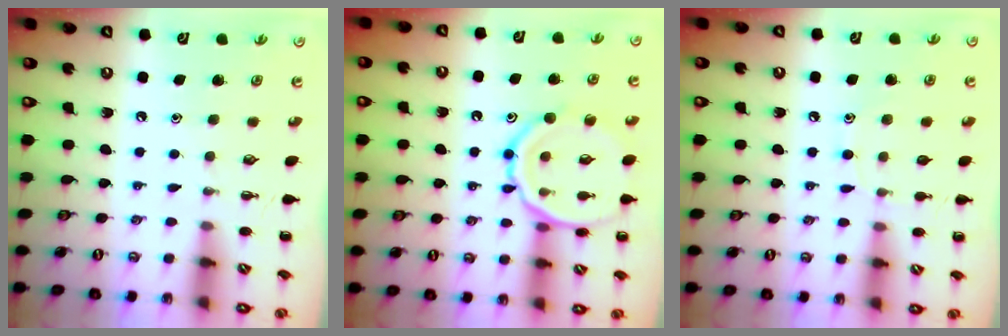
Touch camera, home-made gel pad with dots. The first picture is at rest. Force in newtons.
{"total": 14.2, "press": 14.1, "slide": 0.8}
{"total": 6.9, "press": 6.5, "slide": 2.3}